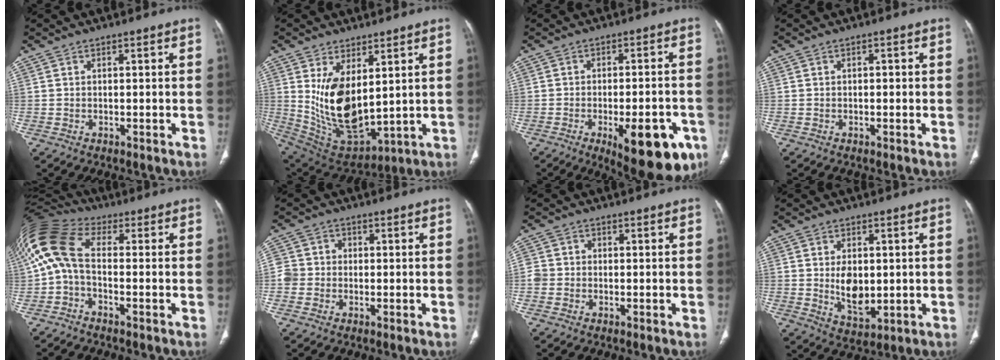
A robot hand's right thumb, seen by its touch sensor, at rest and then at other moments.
{"total": 15.2, "force": [3.5, 7.8, 12.6], "torque": [-0.220, -0.030, 0.096]}
{"total": 16.1, "force": [-7.2, 6.3, 12.9], "torque": [-0.121, 0.019, -0.081]}
{"total": 0.9, "force": [0.0, 0.5, 0.7], "torque": [-0.006, 0.002, -0.002]}
{"total": 12.6, "force": [-0.3, 7.1, 10.4], "torque": [-0.226, 0.045, -0.018]}
{"total": 4.3, "force": [-0.6, 4.1, 1.0], "torque": [-0.001, 0.014, -0.018]}
{"total": 2.8, "force": [-0.5, 2.7, 0.7], "torque": [0.000, 0.011, -0.013]}
{"total": 7.6, "force": [0.3, 4.6, 6.0], "torque": [-0.083, -0.016, 0.020]}